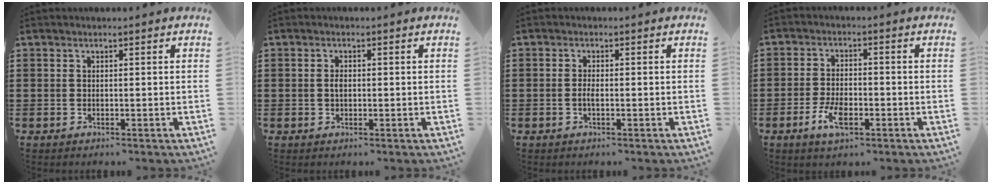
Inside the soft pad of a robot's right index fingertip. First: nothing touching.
{"total": 1.2, "force": [0.1, 0.4, 1.2], "torque": [-0.022, 0.003, 0.002]}
{"total": 1.4, "force": [-0.4, 0.4, 1.3], "torque": [-0.033, -0.003, -0.009]}
{"total": 4.9, "force": [-2.2, 2.1, 3.8], "torque": [-0.086, 0.001, -0.044]}